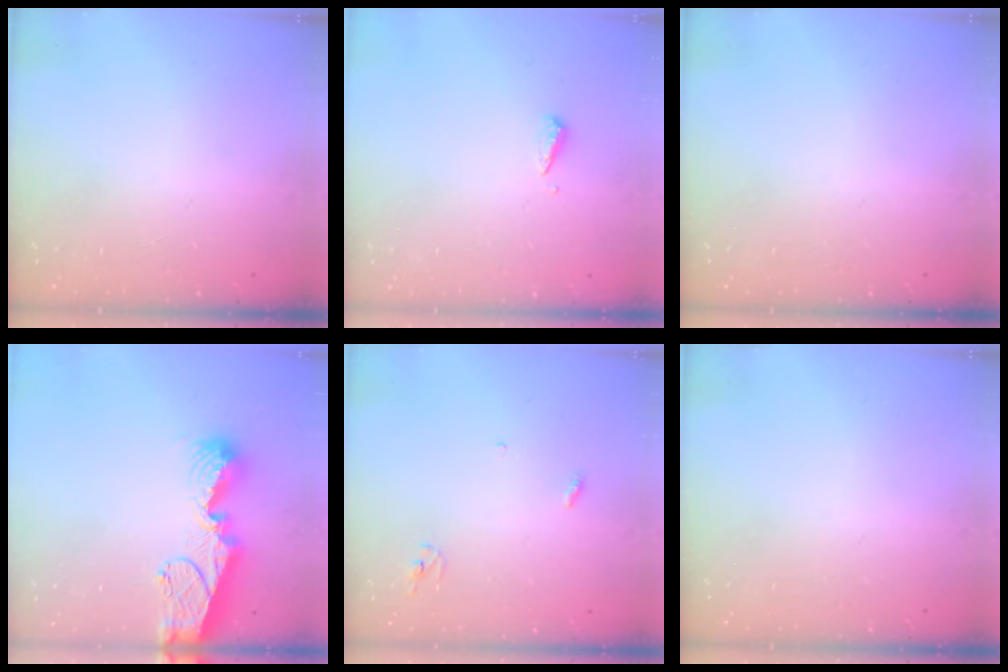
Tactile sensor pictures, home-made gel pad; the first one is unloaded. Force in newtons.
{"total": 3.1, "press": 3.1, "slide": 0.2}
{"total": 0.0}
{"total": 12.9, "press": 12.9, "slide": 1.4}
{"total": 2.8, "press": 2.8, "slide": 0.2}
{"total": 0.0}